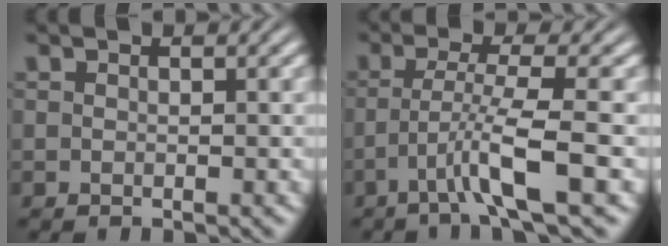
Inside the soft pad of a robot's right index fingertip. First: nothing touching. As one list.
[{"total": 4.2, "force": [-1.7, -1.0, 3.7], "torque": [-0.063, -0.010, -0.022]}]